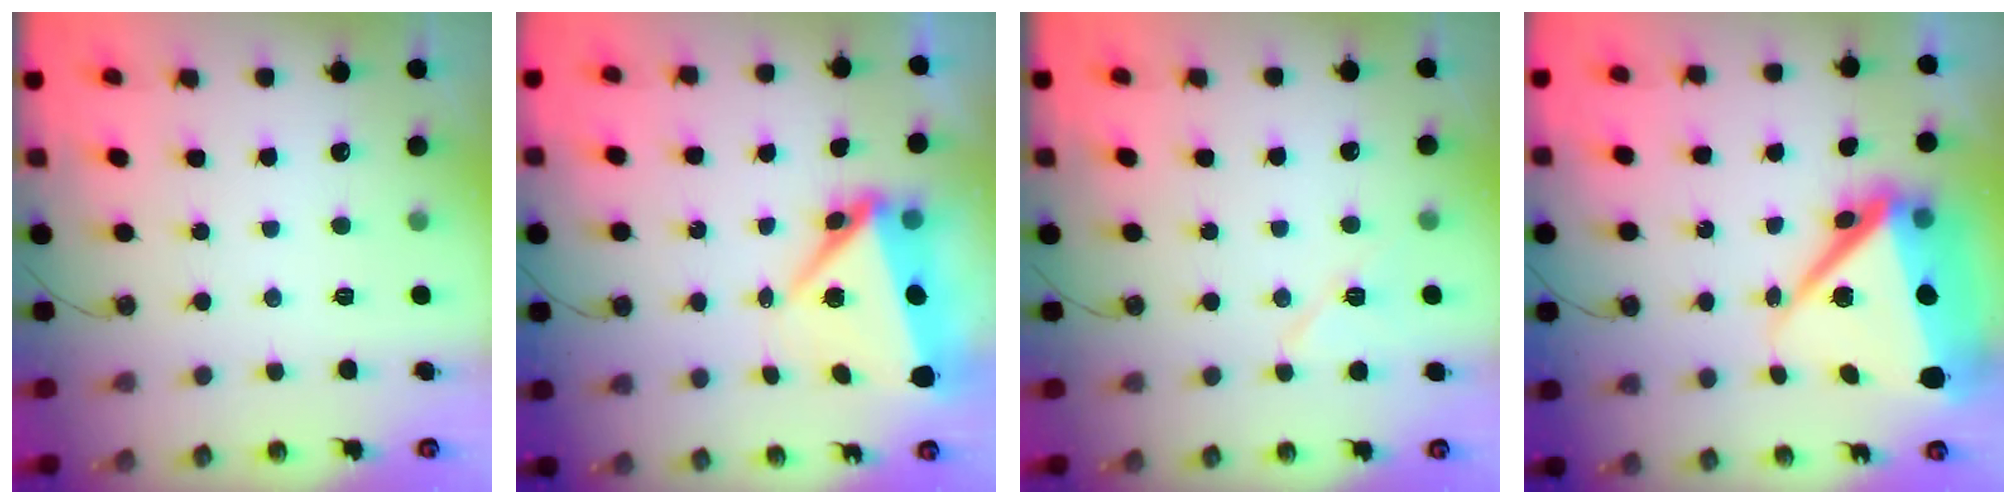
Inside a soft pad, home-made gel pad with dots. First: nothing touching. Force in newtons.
{"total": 8.1, "press": 7.9, "slide": 1.8}
{"total": 7.5, "press": 7.3, "slide": 1.6}
{"total": 18.2, "press": 15.8, "slide": 8.9}